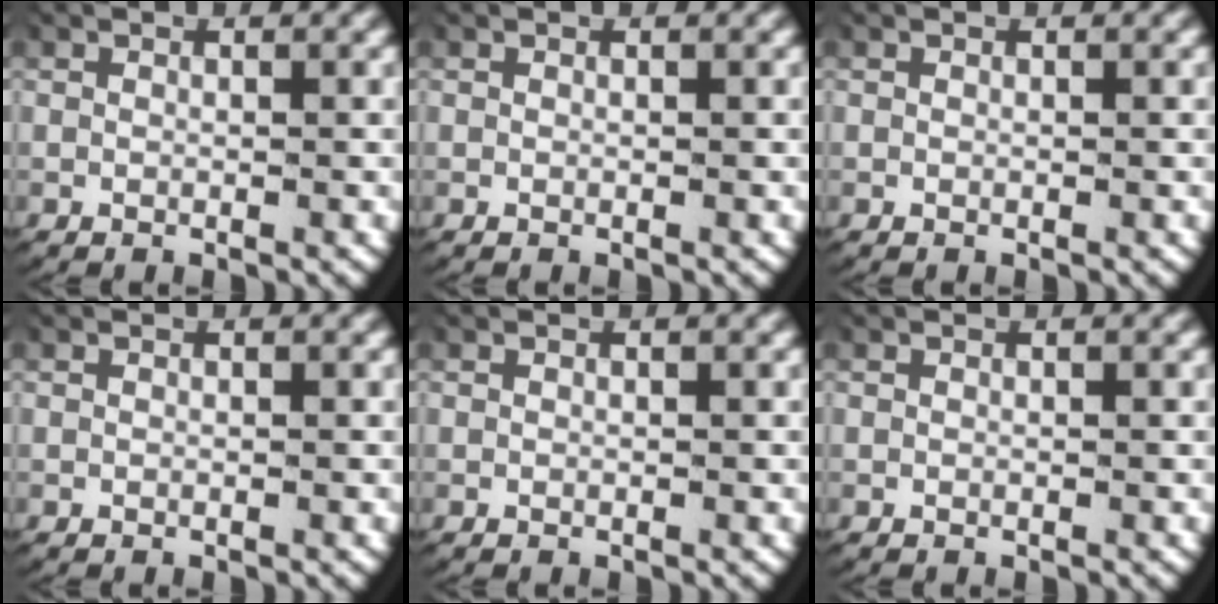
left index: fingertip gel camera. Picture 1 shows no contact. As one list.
[{"total": 0.0}, {"total": 0.0}, {"total": 0.0}, {"total": 0.0}, {"total": 0.0}]